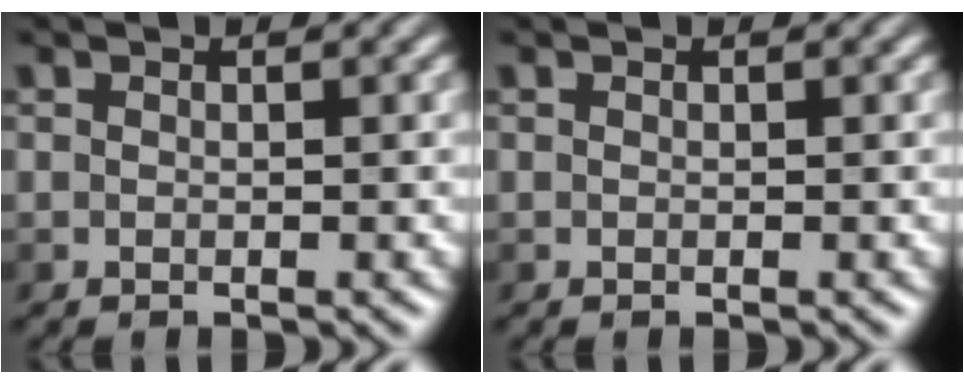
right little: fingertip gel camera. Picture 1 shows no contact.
{"total": 0.0}